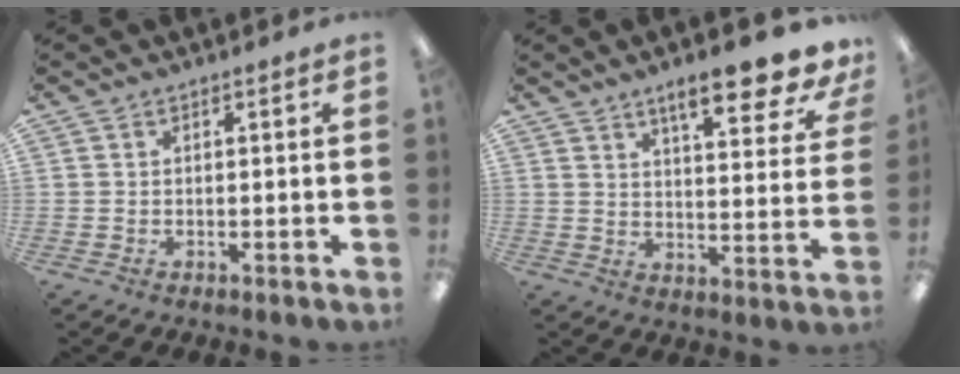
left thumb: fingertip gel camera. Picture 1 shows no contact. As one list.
[{"total": 12.5, "force": [9.2, 3.2, 7.8], "torque": [-0.095, -0.059, 0.148]}]